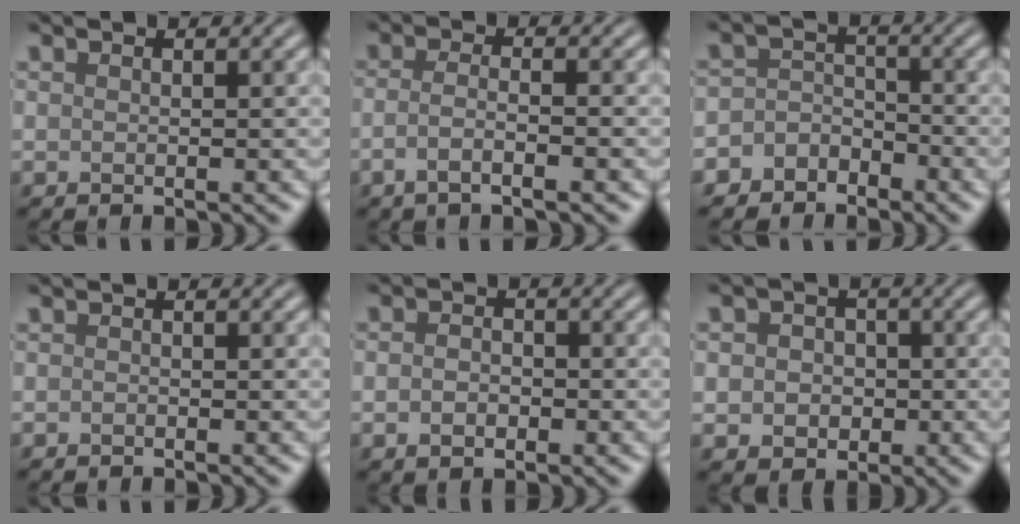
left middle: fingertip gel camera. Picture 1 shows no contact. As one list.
[{"total": 2.6, "force": [-1.2, 0.7, 2.1], "torque": [-0.036, -0.001, -0.033]}, {"total": 3.4, "force": [-2.4, 2.4, 0.3], "torque": [0.034, 0.011, -0.057]}, {"total": 0.0}, {"total": 2.1, "force": [-0.5, 1.5, 1.4], "torque": [-0.028, -0.001, -0.014]}, {"total": 4.0, "force": [-0.1, 3.5, 1.9], "torque": [-0.016, 0.007, -0.020]}]